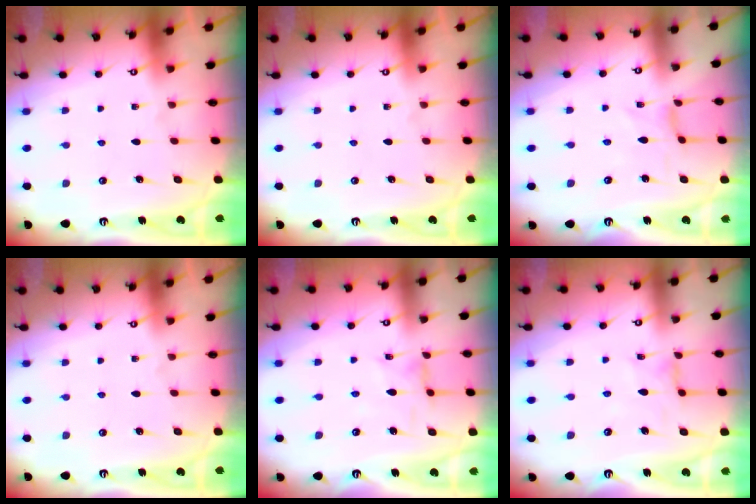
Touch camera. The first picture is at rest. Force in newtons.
{"total": 0.0}
{"total": 0.0}
{"total": 0.0}
{"total": 1.7, "press": 1.7, "slide": 0.2}
{"total": 1.0, "press": 1.0, "slide": 0.3}